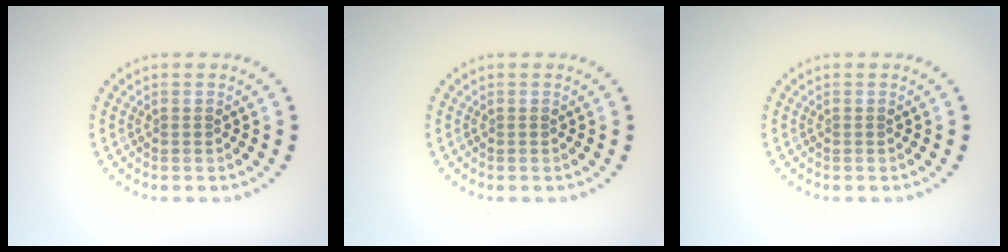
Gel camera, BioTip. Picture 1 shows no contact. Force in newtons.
{"total": 0.0}
{"total": 0.0}